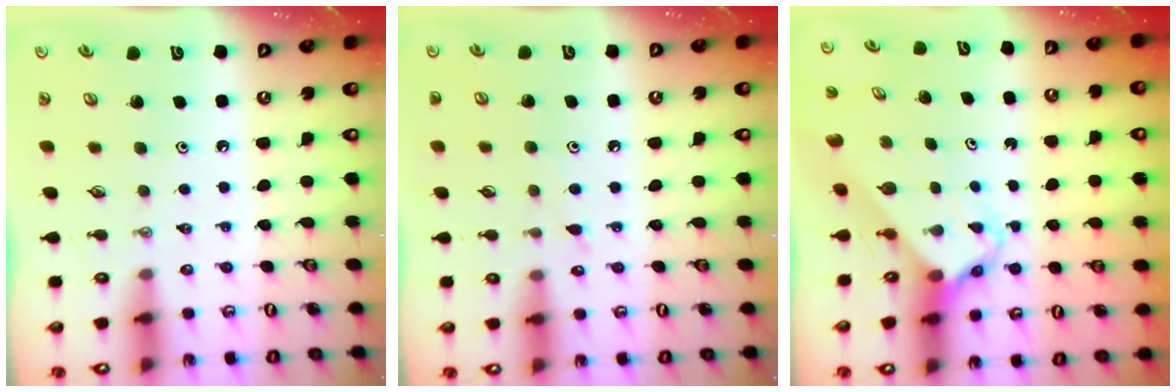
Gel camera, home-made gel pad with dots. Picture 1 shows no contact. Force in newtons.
{"total": 6.7, "press": 6.7, "slide": 0.8}
{"total": 2.9, "press": 2.9, "slide": 0.2}